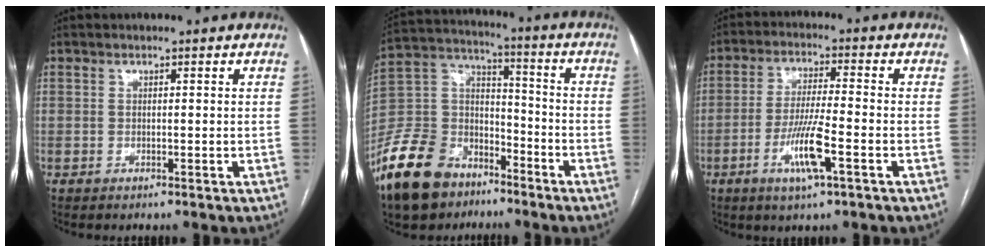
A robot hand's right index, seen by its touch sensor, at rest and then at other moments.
{"total": 16.2, "force": [-11.0, 9.6, 6.9], "torque": [-0.158, 0.026, -0.207]}
{"total": 8.6, "force": [-3.5, 0.6, 7.8], "torque": [-0.151, -0.009, -0.063]}